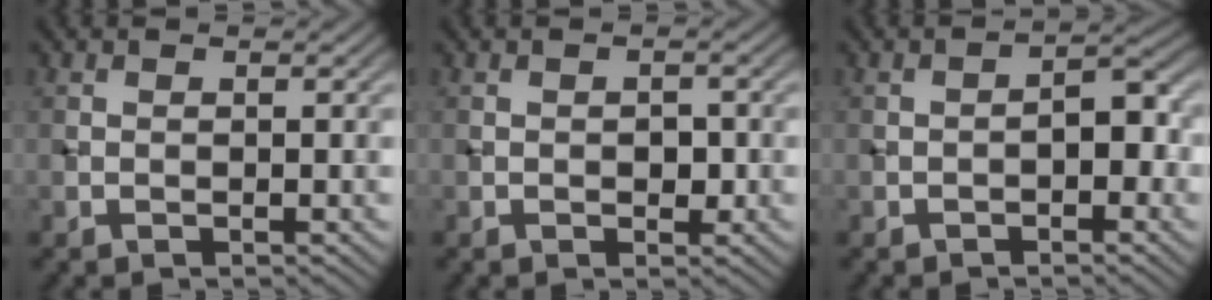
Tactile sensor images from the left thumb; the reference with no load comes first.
{"total": 1.9, "force": [-0.4, 1.1, 1.5], "torque": [-0.020, 0.001, -0.009]}
{"total": 3.1, "force": [-1.2, 1.5, 2.5], "torque": [-0.030, 0.011, -0.024]}